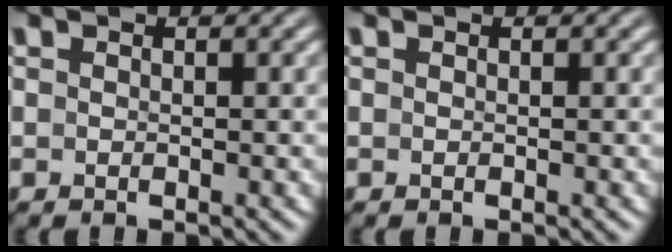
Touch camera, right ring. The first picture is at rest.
{"total": 0.0}